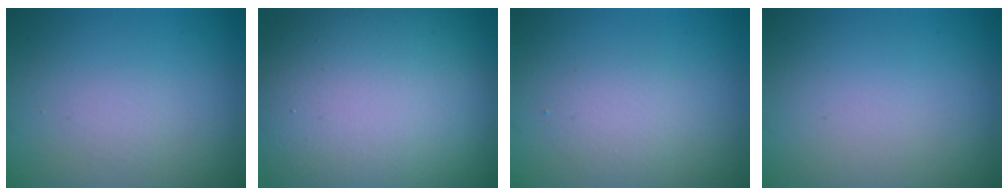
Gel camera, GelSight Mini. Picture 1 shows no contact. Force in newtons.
{"total": 17.7, "press": 17.7, "slide": 0.9}
{"total": 1.9, "press": 1.8, "slide": 0.2}
{"total": 0.0}